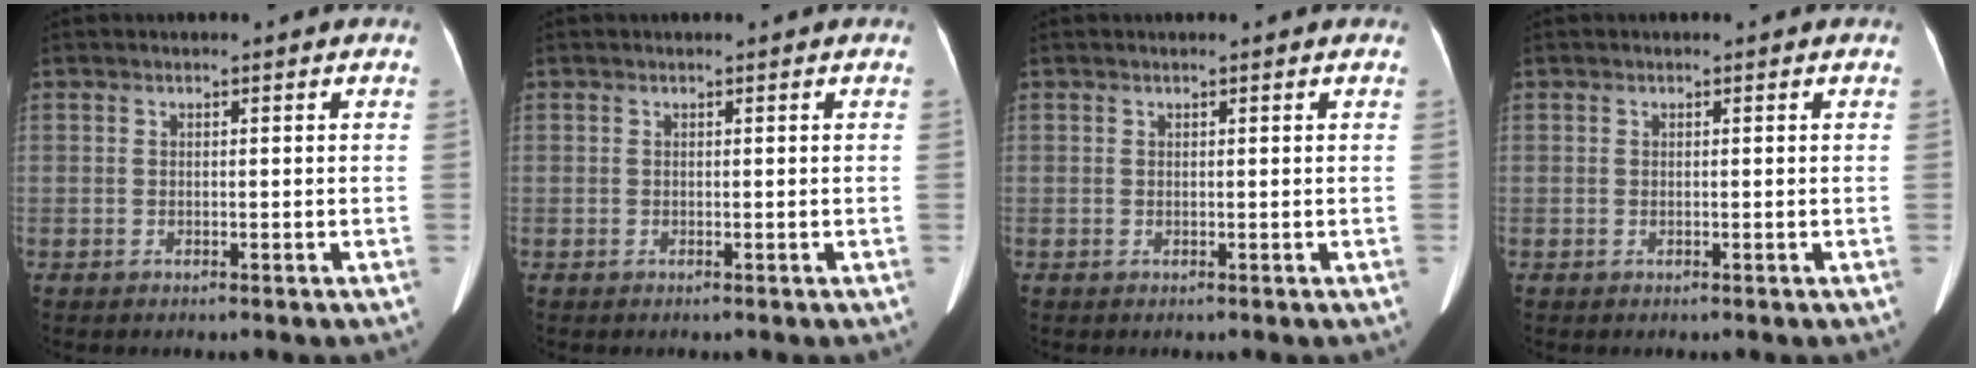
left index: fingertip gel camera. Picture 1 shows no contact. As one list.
[{"total": 0.0}, {"total": 0.7, "force": [0.6, 0.0, 0.2], "torque": [-0.002, 0.015, 0.009]}, {"total": 0.0}]